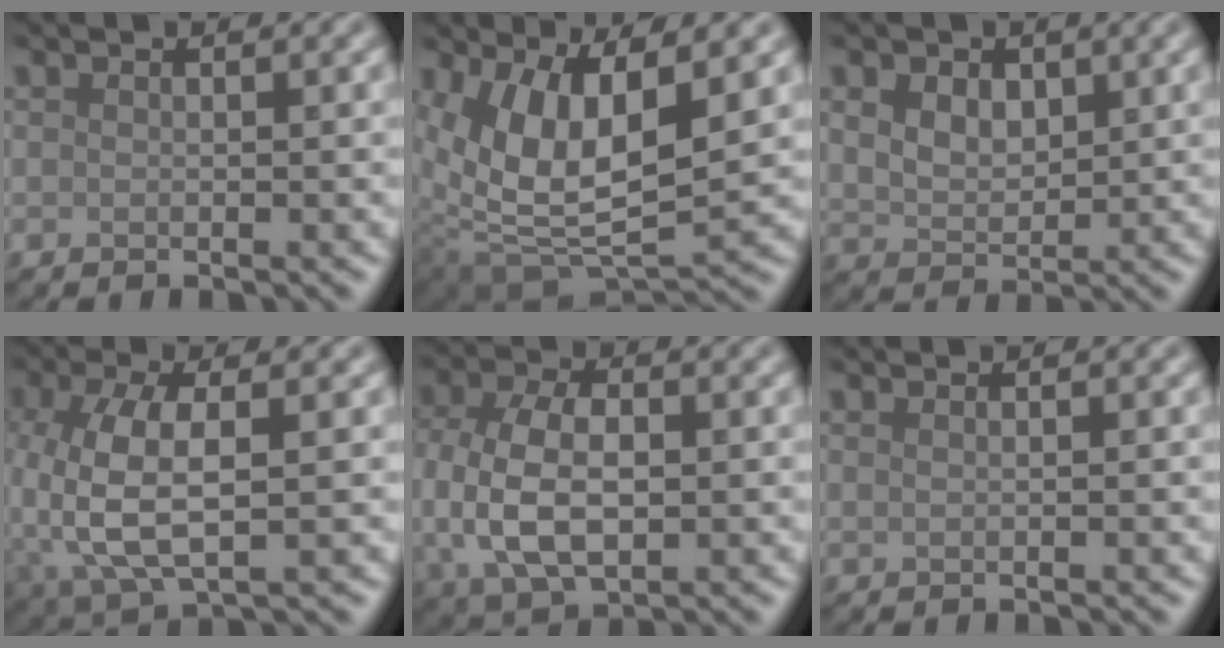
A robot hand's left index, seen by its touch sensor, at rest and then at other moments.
{"total": 8.8, "force": [2.4, 4.0, 7.5], "torque": [-0.156, -0.010, 0.048]}
{"total": 3.8, "force": [1.6, 2.7, 2.2], "torque": [-0.047, 0.009, 0.020]}
{"total": 6.5, "force": [-0.2, 2.9, 5.8], "torque": [-0.136, 0.000, -0.001]}
{"total": 7.8, "force": [-0.4, 4.9, 6.0], "torque": [-0.138, -0.005, -0.008]}
{"total": 0.6, "force": [0.4, 0.3, 0.4], "torque": [-0.004, -0.003, 0.000]}